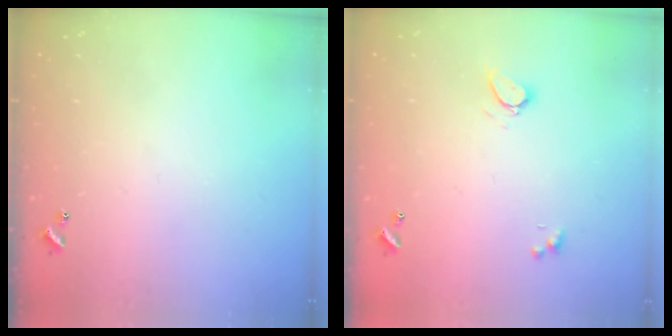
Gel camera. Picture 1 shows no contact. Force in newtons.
{"total": 0.8, "press": 0.5, "slide": 0.6}